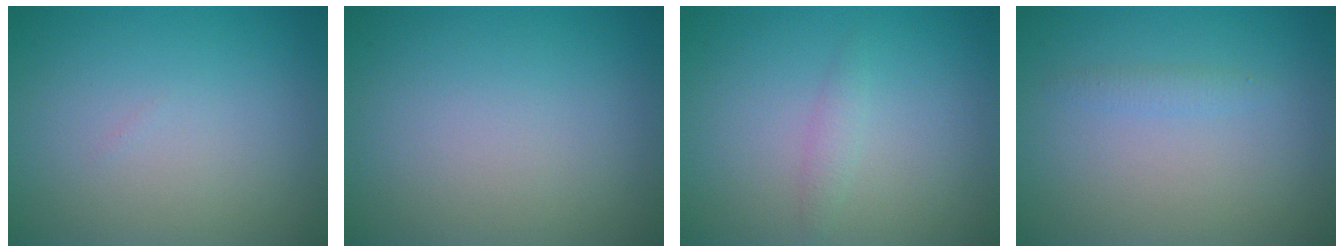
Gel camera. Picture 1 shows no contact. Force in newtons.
{"total": 0.0}
{"total": 1.0, "press": 1.0, "slide": 0.1}
{"total": 0.9, "press": 0.9, "slide": 0.0}